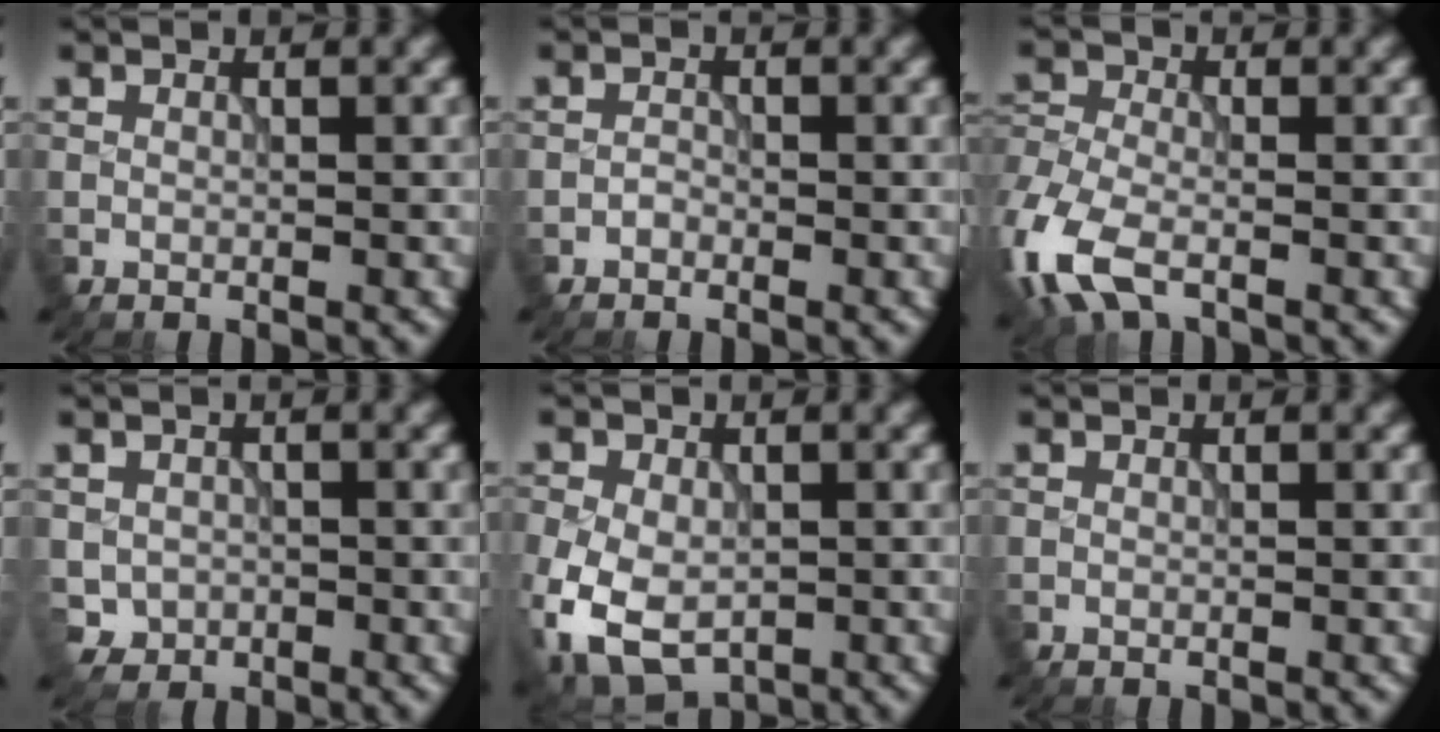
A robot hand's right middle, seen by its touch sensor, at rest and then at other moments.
{"total": 0.6, "force": [-0.5, 0.3, 0.1], "torque": [-0.003, -0.001, -0.011]}
{"total": 7.1, "force": [-3.6, 3.8, 4.8], "torque": [-0.126, -0.016, -0.083]}
{"total": 1.7, "force": [-0.4, 1.7, 0.2], "torque": [0.000, -0.009, -0.008]}
{"total": 8.5, "force": [-3.1, 5.5, 5.7], "torque": [-0.134, -0.034, -0.054]}
{"total": 0.0}